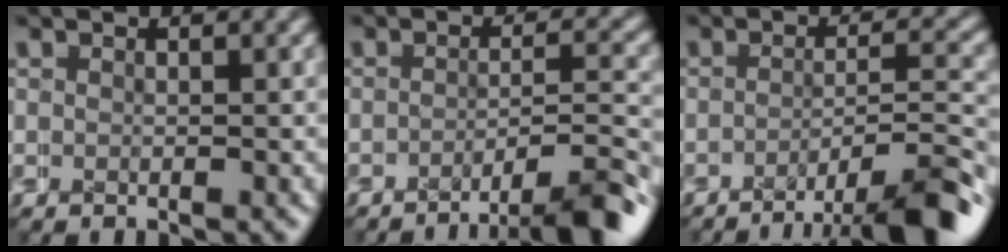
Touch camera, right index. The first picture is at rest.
{"total": 6.9, "force": [-6.0, 1.8, 2.8], "torque": [-0.012, 0.002, -0.097]}
{"total": 7.1, "force": [-6.0, 1.5, 3.5], "torque": [-0.022, 0.004, -0.094]}